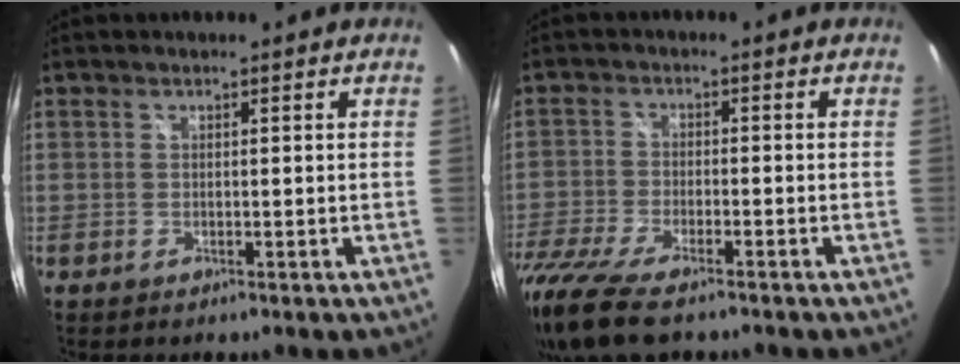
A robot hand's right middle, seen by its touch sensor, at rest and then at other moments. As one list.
[{"total": 15.2, "force": [-11.2, 5.1, 8.8], "torque": [-0.218, -0.058, -0.210]}]